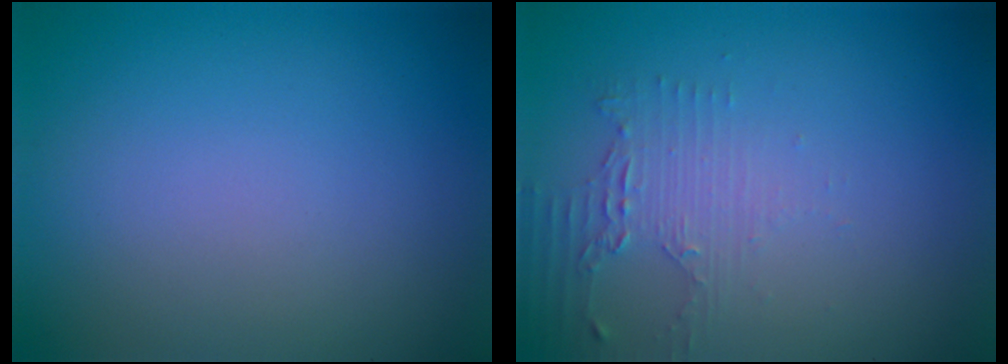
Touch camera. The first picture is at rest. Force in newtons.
{"total": 2.1, "press": 1.6, "slide": 1.4}